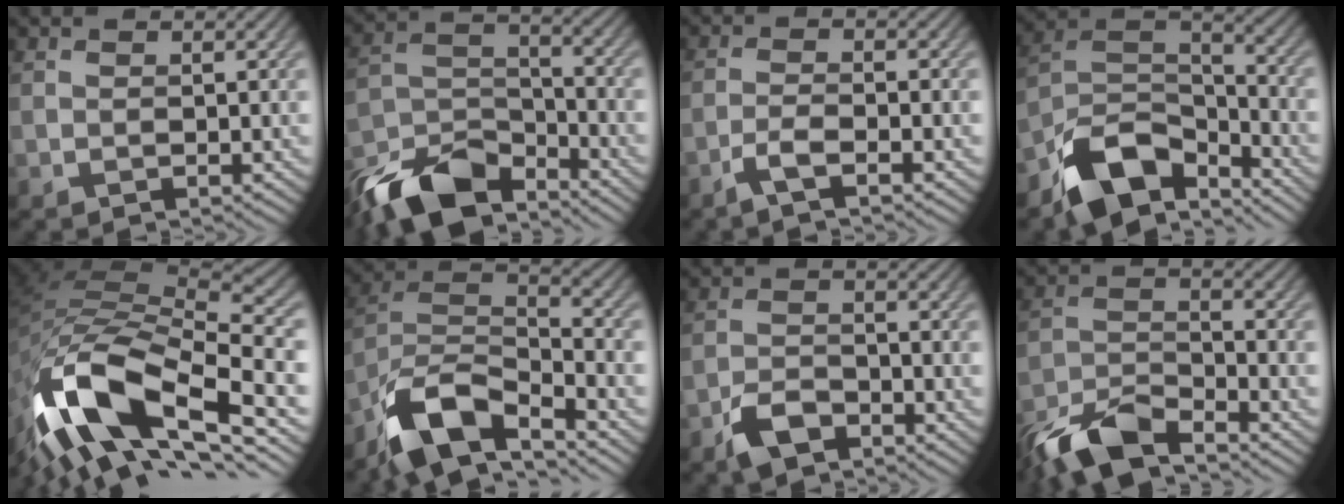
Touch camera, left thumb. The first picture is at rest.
{"total": 12.8, "force": [-10.2, 4.8, 6.0], "torque": [-0.127, -0.007, -0.201]}
{"total": 3.2, "force": [-2.1, 0.5, 2.3], "torque": [-0.049, 0.003, -0.054]}
{"total": 12.8, "force": [-9.2, 5.7, 6.8], "torque": [-0.127, -0.009, -0.183]}
{"total": 16.8, "force": [-7.4, 7.7, 13.0], "torque": [-0.293, -0.007, -0.136]}
{"total": 12.6, "force": [-9.0, 4.5, 7.7], "torque": [-0.155, -0.010, -0.185]}
{"total": 4.5, "force": [-3.2, 2.1, 2.4], "torque": [-0.049, -0.003, -0.069]}
{"total": 9.1, "force": [-7.3, 2.6, 4.8], "torque": [-0.101, -0.005, -0.153]}